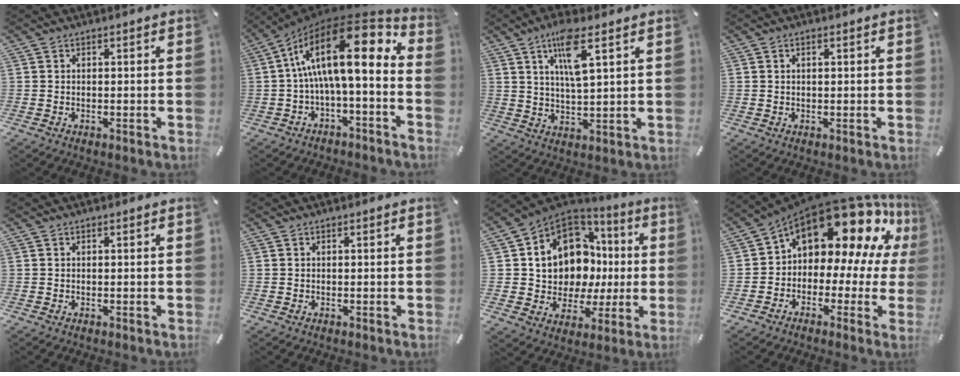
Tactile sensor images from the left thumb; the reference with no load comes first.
{"total": 19.8, "force": [2.9, 6.8, 18.4], "torque": [-0.323, -0.027, 0.039]}
{"total": 9.7, "force": [4.9, 2.4, 8.0], "torque": [-0.150, -0.004, 0.083]}
{"total": 1.0, "force": [0.3, 0.4, 0.8], "torque": [-0.017, 0.003, 0.005]}
{"total": 0.0}
{"total": 0.0}
{"total": 12.7, "force": [3.9, 10.9, 5.3], "torque": [-0.100, -0.045, 0.090]}
{"total": 18.3, "force": [11.1, 9.8, 10.8], "torque": [-0.179, -0.088, 0.185]}